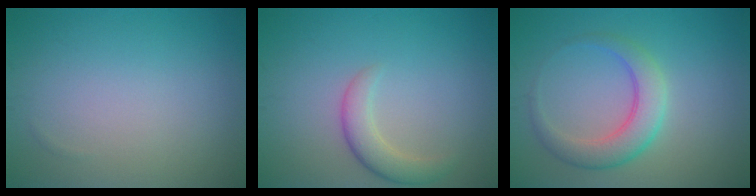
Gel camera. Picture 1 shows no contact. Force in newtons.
{"total": 2.8, "press": 2.7, "slide": 0.3}
{"total": 4.0, "press": 4.0, "slide": 0.1}